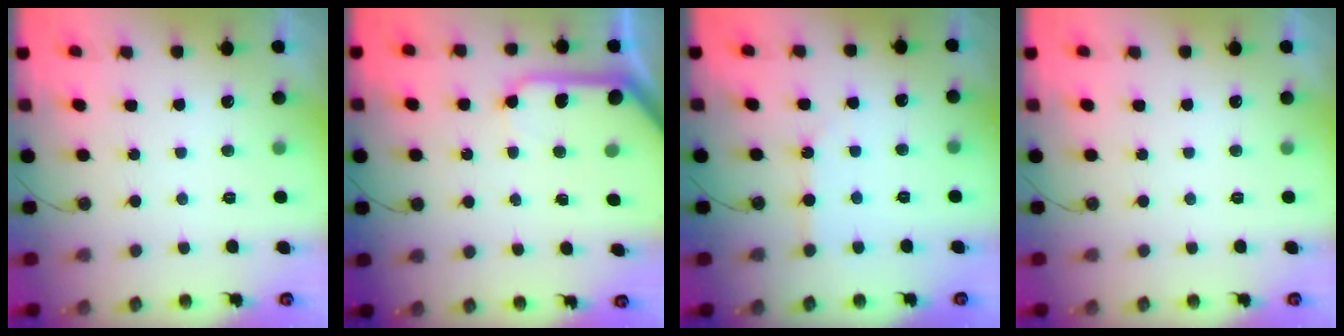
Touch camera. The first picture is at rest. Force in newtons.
{"total": 10.3, "press": 10.3, "slide": 1.0}
{"total": 3.7, "press": 3.7, "slide": 0.4}
{"total": 0.0}